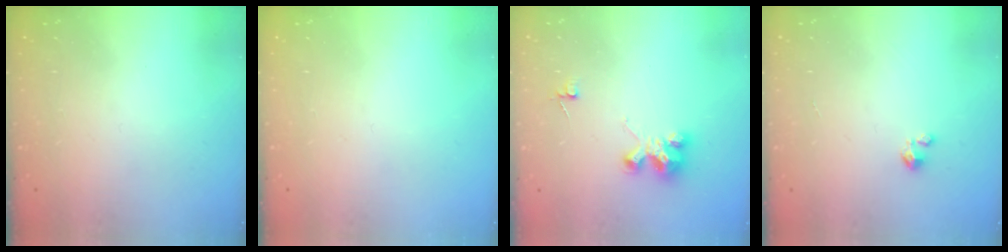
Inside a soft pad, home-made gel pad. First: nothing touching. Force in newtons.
{"total": 0.0}
{"total": 4.1, "press": 4.1, "slide": 0.2}
{"total": 1.5, "press": 1.5, "slide": 0.1}